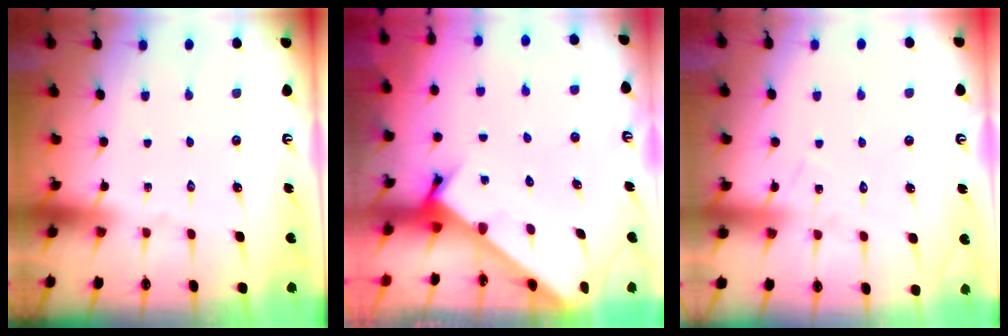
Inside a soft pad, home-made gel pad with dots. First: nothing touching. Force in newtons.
{"total": 3.4, "press": 3.4, "slide": 0.2}
{"total": 7.2, "press": 7.2, "slide": 0.4}